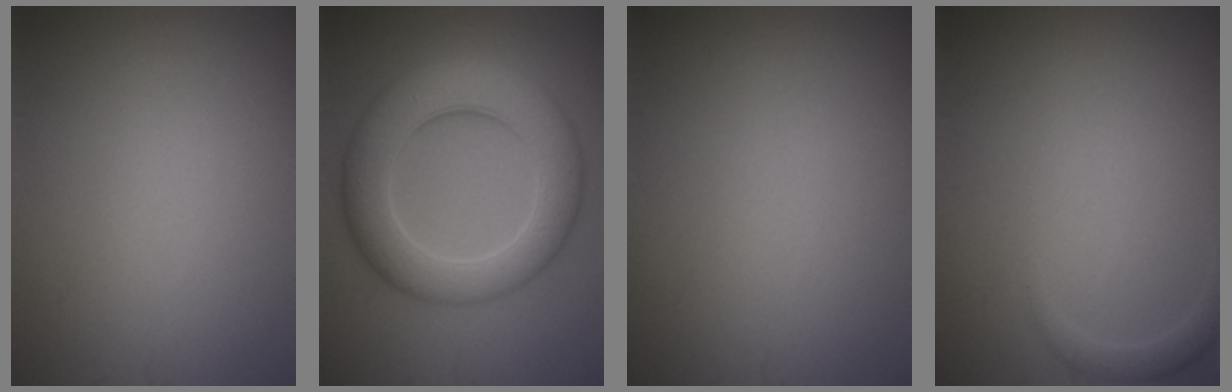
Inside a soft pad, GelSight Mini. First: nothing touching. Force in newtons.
{"total": 8.5, "press": 8.5, "slide": 0.1}
{"total": 0.0}
{"total": 1.2, "press": 1.1, "slide": 0.1}